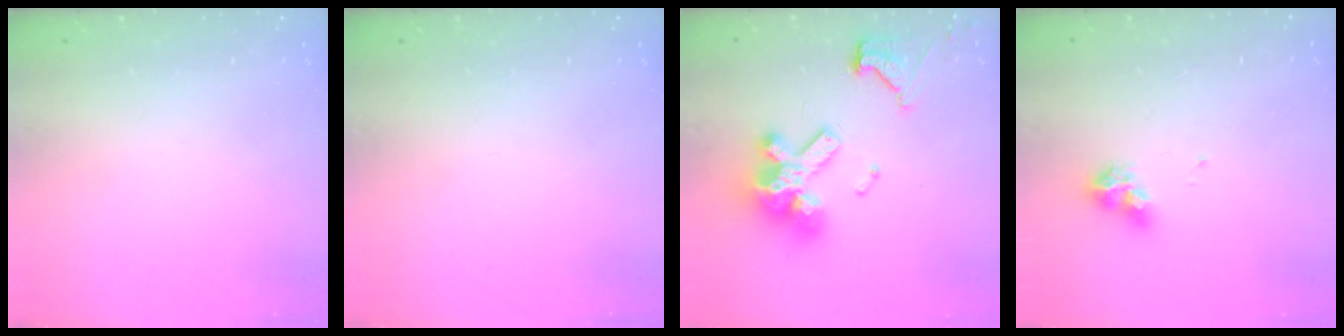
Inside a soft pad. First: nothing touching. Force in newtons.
{"total": 0.0}
{"total": 15.0, "press": 14.9, "slide": 1.6}
{"total": 6.1, "press": 6.1, "slide": 1.0}